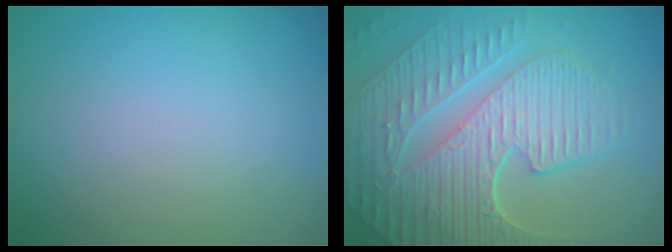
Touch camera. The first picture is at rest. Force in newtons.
{"total": 9.5, "press": 6.4, "slide": 7.1}